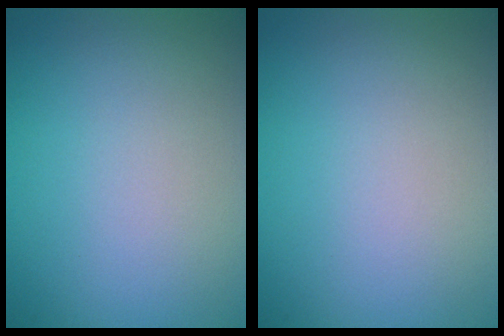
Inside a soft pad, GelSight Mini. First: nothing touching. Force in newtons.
{"total": 0.0}